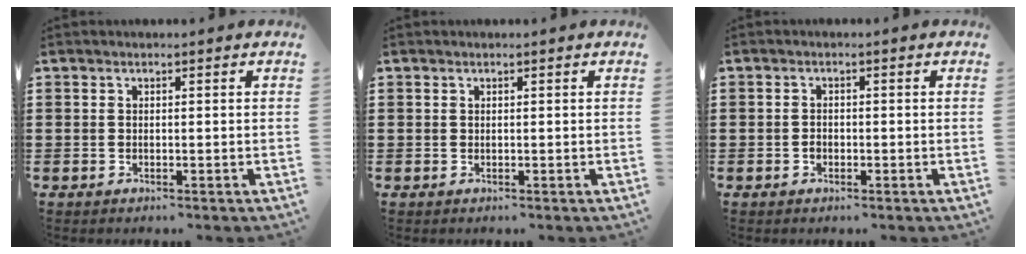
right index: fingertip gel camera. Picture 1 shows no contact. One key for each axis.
{"total": 0.0}
{"total": 0.9, "fx": -0.4, "fy": 0.7, "fz": 0.5, "tx": -0.011, "ty": 0.002, "tz": -0.008}